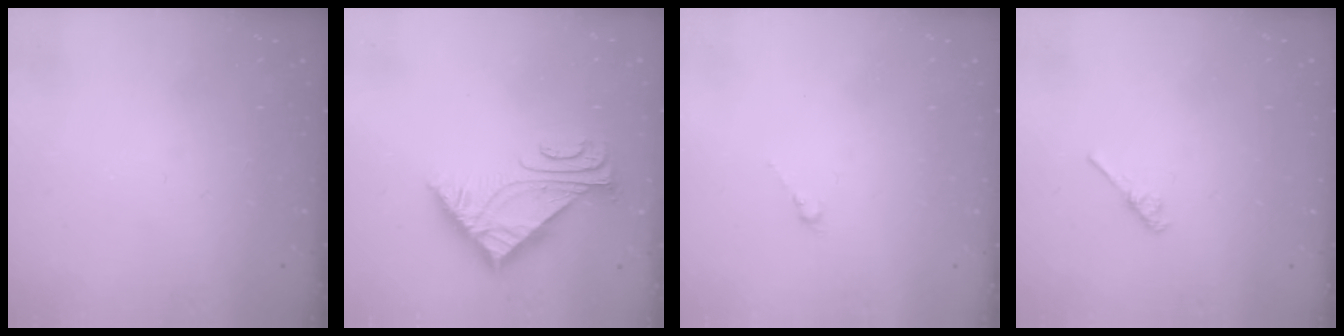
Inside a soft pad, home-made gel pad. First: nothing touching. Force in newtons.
{"total": 5.5, "press": 5.4, "slide": 0.8}
{"total": 0.5, "press": 0.3, "slide": 0.4}
{"total": 2.7, "press": 2.7, "slide": 0.4}